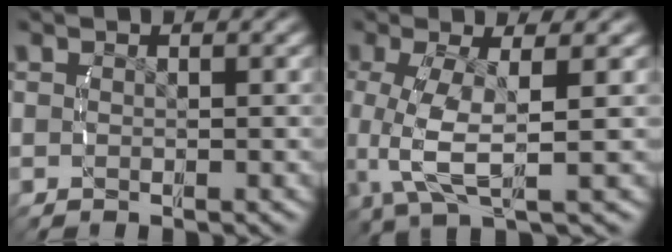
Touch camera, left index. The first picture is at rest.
{"total": 6.9, "force": [0.2, 3.4, 6.0], "torque": [-0.139, -0.020, 0.012]}